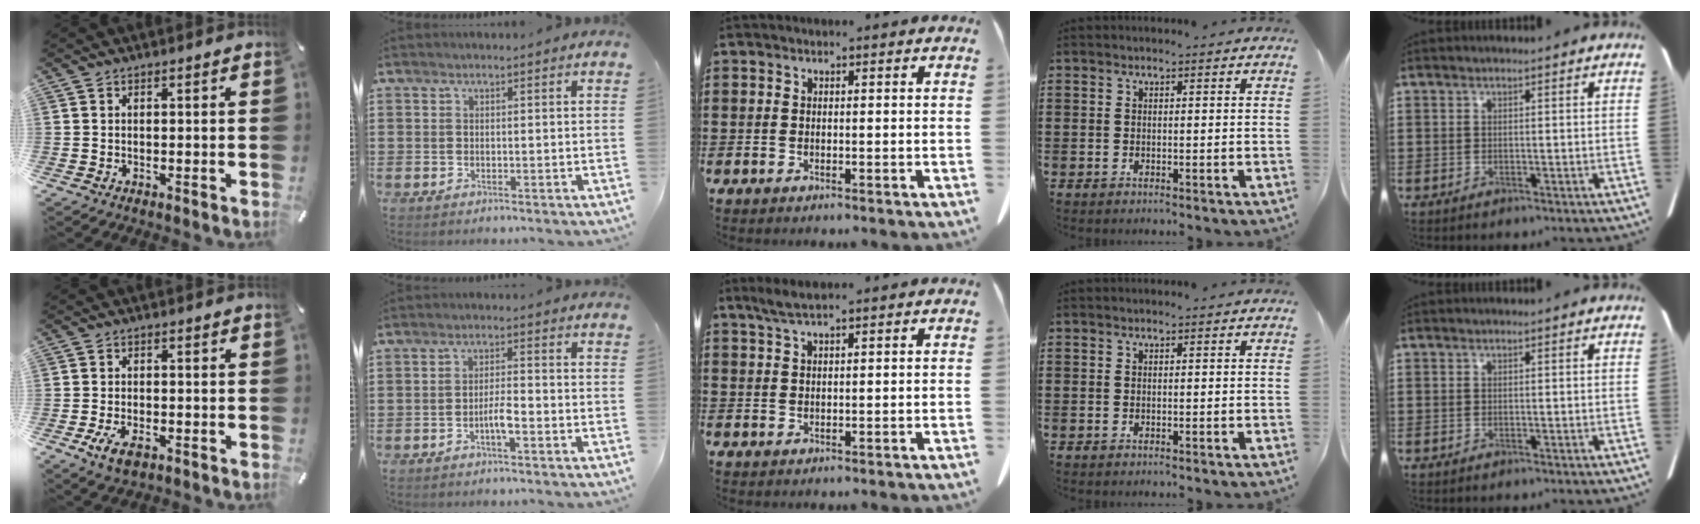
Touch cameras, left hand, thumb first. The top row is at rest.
{"thumb": {"total": 4.4, "force": [-2.1, 2.4, 3.1], "torque": [-0.069, 0.004, -0.039]}, "index": {"total": 3.2, "force": [-1.5, 0.6, 2.8], "torque": [-0.058, 0.004, -0.031]}, "middle": {"total": 2.5, "force": [1.9, 0.3, 1.7], "torque": [-0.037, 0.001, 0.034]}}